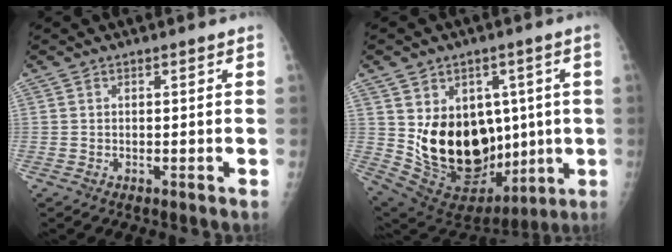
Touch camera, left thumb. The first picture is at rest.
{"total": 21.6, "force": [0.6, 14.7, 15.8], "torque": [-0.217, -0.023, 0.050]}